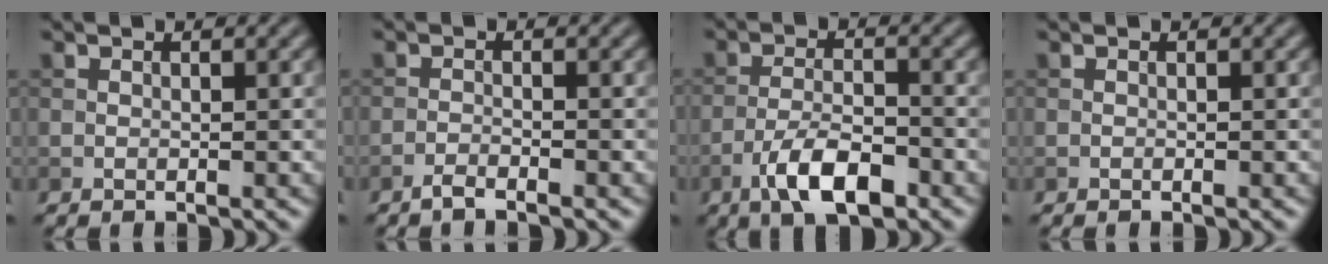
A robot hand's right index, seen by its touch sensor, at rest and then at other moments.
{"total": 1.4, "force": [-1.2, 0.2, 0.8], "torque": [-0.015, 0.001, -0.026]}
{"total": 5.7, "force": [-3.3, 2.0, 4.2], "torque": [-0.077, 0.002, -0.062]}
{"total": 0.0}